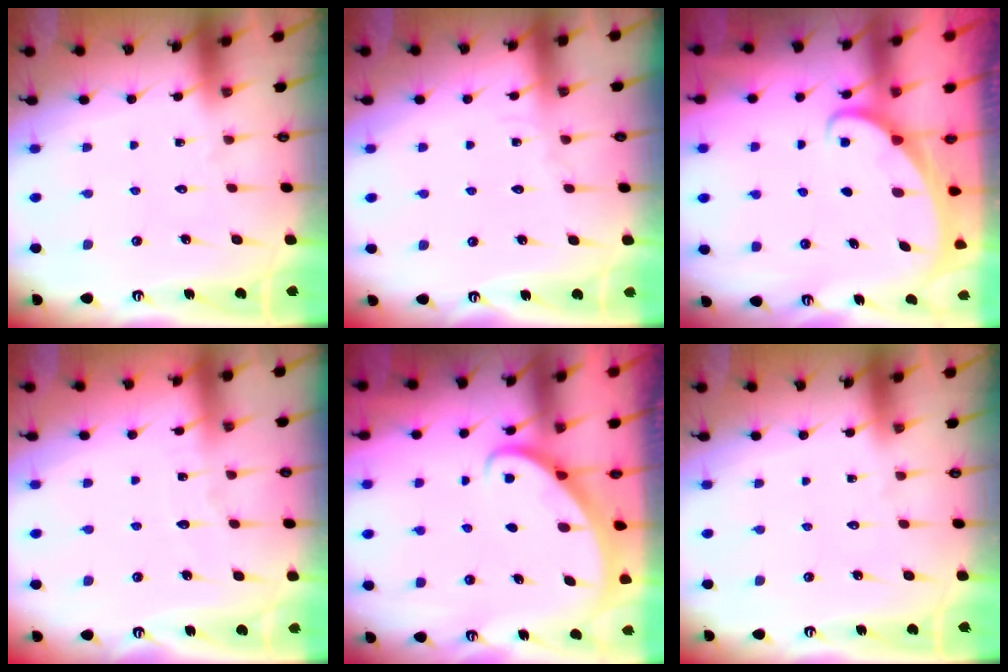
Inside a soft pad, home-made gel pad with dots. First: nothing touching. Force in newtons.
{"total": 2.5, "press": 2.5, "slide": 0.3}
{"total": 1.7, "press": 1.7, "slide": 0.2}
{"total": 3.0, "press": 2.9, "slide": 0.3}
{"total": 2.7, "press": 2.7, "slide": 0.2}
{"total": 0.0}